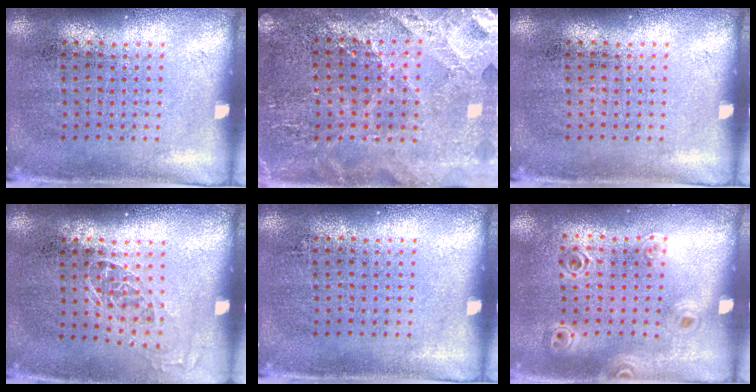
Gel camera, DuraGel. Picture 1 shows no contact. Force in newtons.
{"total": 2.4, "press": 2.3, "slide": 0.2}
{"total": 0.0}
{"total": 1.1, "press": 0.9, "slide": 0.5}
{"total": 0.0}
{"total": 1.0, "press": 1.0, "slide": 0.1}